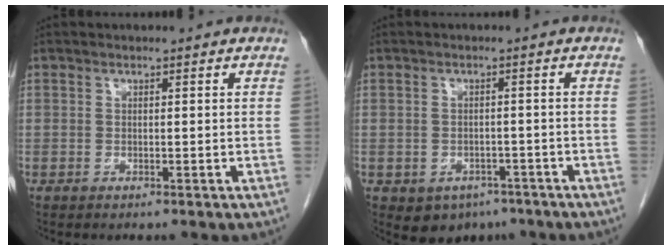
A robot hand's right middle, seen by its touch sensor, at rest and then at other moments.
{"total": 5.3, "force": [-3.3, 3.9, 1.6], "torque": [-0.016, 0.006, -0.039]}